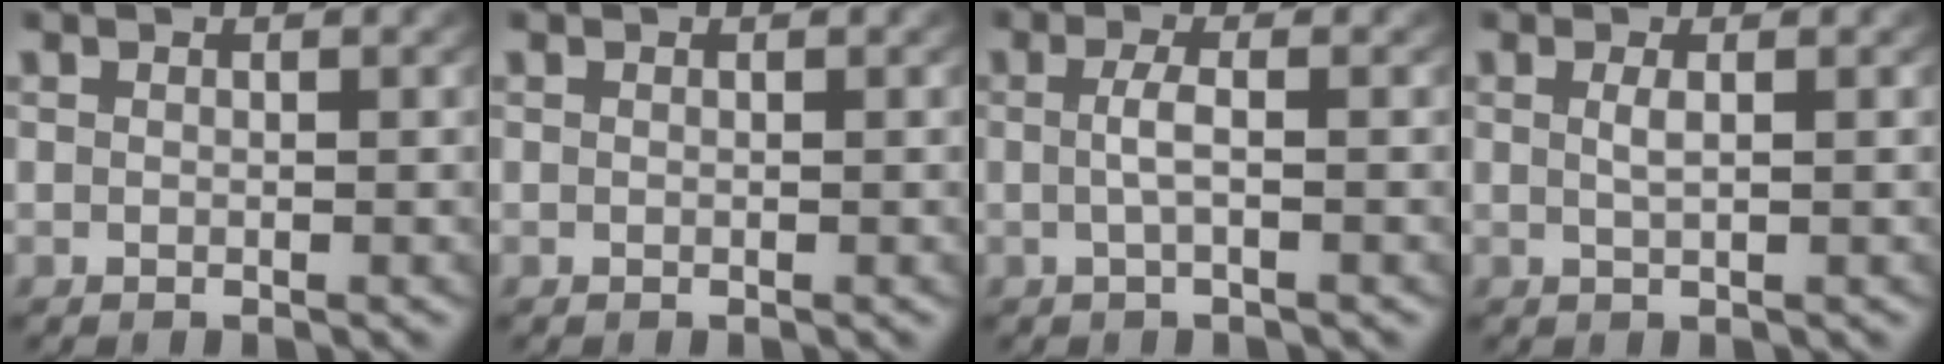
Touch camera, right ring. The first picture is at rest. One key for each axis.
{"total": 0.0}
{"total": 1.8, "fx": -0.4, "fy": -0.1, "fz": 1.7, "tx": -0.039, "ty": -0.004, "tz": -0.004}
{"total": 1.1, "fx": 0.1, "fy": -0.1, "fz": 1.1, "tx": -0.027, "ty": -0.010, "tz": 0.010}